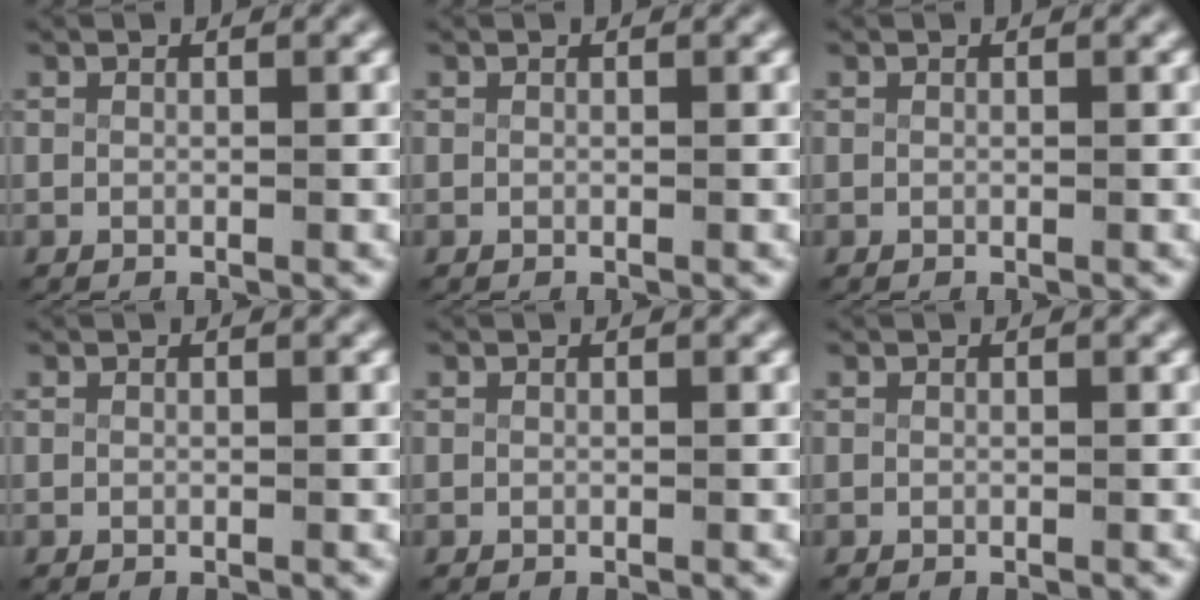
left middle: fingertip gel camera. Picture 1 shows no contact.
{"total": 0.0}
{"total": 0.0}
{"total": 0.0}
{"total": 0.0}
{"total": 0.0}